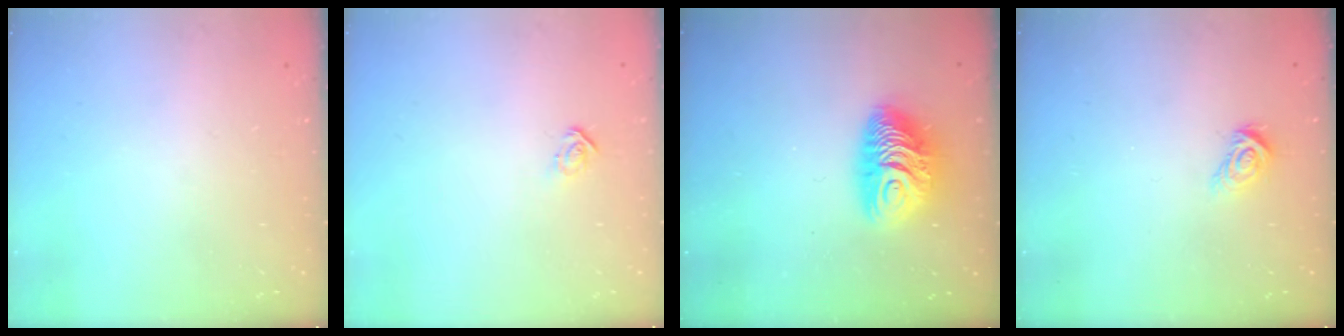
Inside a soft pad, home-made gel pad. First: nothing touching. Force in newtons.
{"total": 3.9, "press": 3.9, "slide": 0.2}
{"total": 10.2, "press": 10.2, "slide": 0.8}
{"total": 6.0, "press": 6.0, "slide": 0.3}